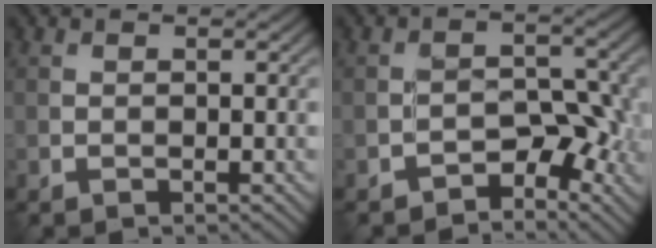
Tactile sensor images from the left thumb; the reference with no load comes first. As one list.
[{"total": 4.2, "force": [-2.6, 2.2, 2.5], "torque": [-0.024, 0.007, -0.041]}]